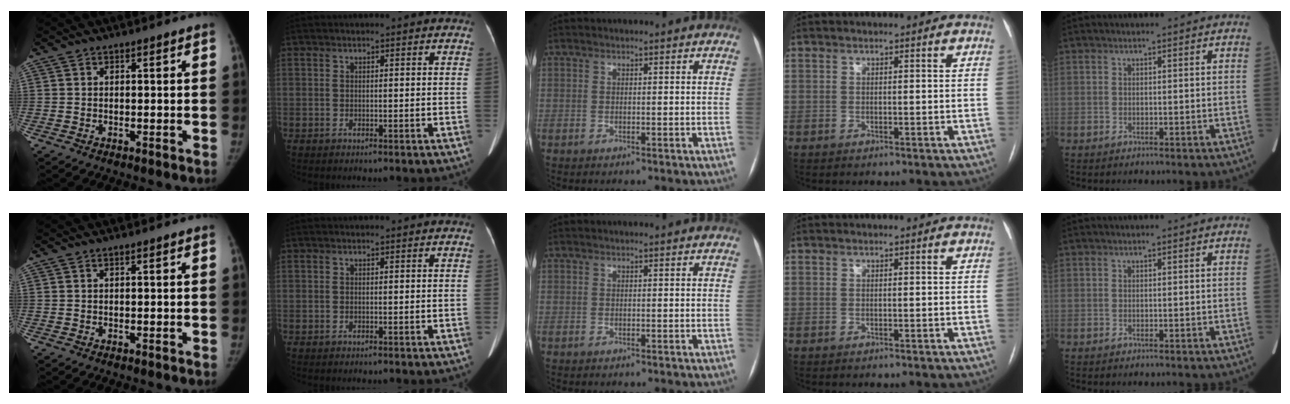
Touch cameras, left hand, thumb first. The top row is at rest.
{}